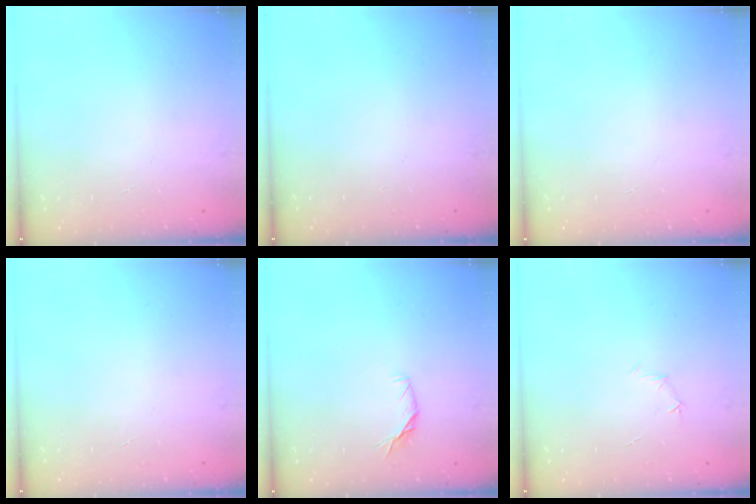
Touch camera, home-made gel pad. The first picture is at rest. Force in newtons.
{"total": 0.0}
{"total": 0.0}
{"total": 0.0}
{"total": 5.3, "press": 5.2, "slide": 1.1}
{"total": 4.1, "press": 3.9, "slide": 1.3}